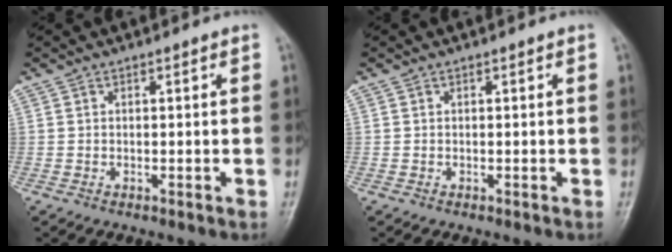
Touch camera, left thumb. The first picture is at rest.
{"total": 0.0}